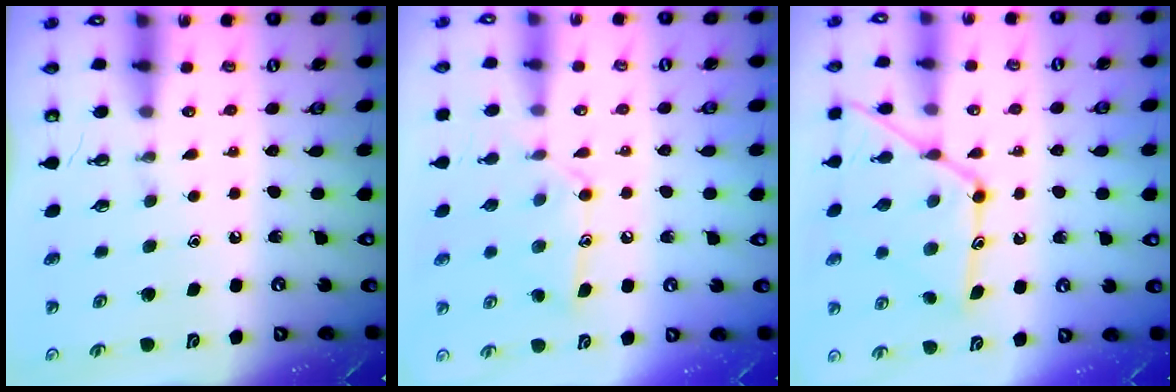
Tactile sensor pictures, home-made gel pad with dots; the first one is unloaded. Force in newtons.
{"total": 11.9, "press": 11.9, "slide": 0.7}
{"total": 15.7, "press": 15.7, "slide": 1.2}